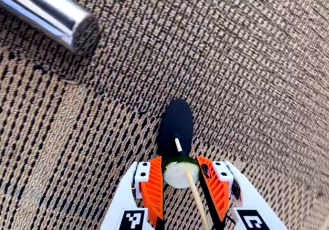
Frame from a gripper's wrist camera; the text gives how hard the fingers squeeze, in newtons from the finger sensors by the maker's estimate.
{"total": 10.2, "left": 9.3, "right": 11.2}